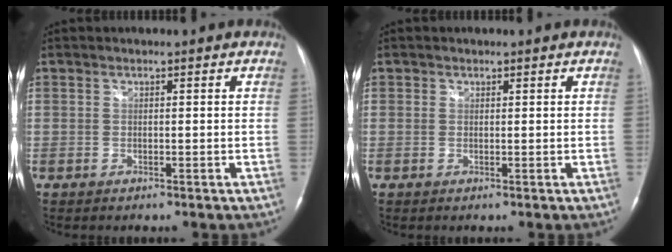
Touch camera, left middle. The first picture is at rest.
{"total": 0.6, "force": [0.3, 0.5, 0.0], "torque": [0.004, -0.001, 0.003]}